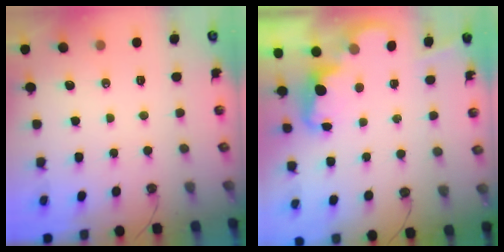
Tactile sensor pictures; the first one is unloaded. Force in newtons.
{"total": 2.4, "press": 2.3, "slide": 0.5}